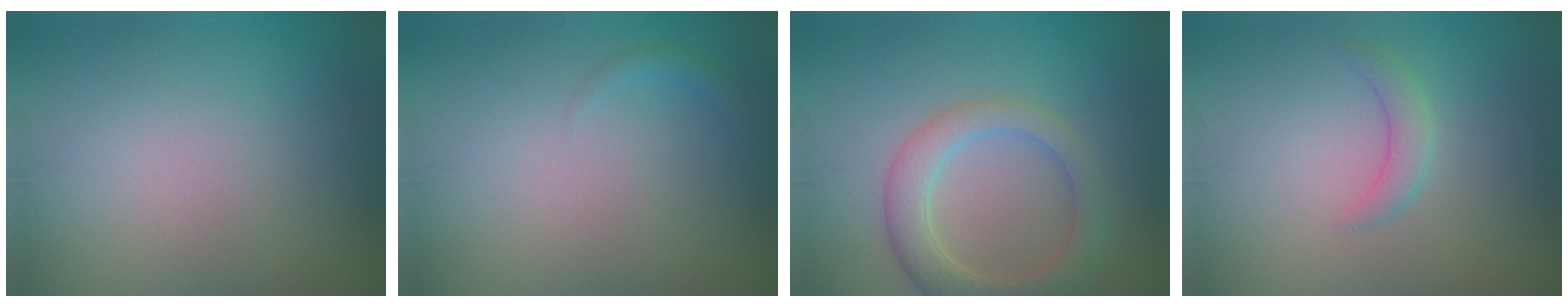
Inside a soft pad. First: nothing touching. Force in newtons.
{"total": 0.7, "press": 0.7, "slide": 0.1}
{"total": 4.4, "press": 4.4, "slide": 0.4}
{"total": 1.6, "press": 1.6, "slide": 0.1}